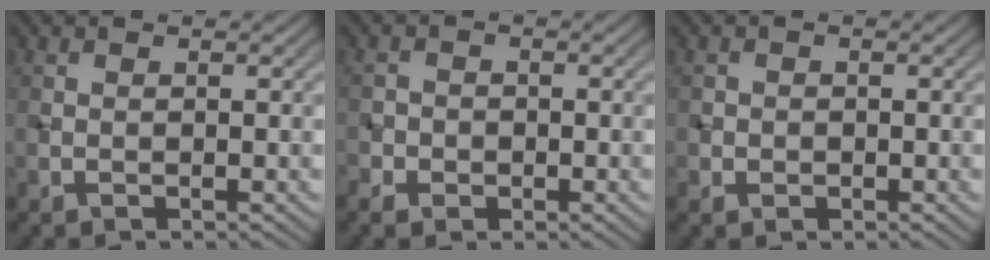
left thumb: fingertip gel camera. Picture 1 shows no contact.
{"total": 2.6, "force": [-1.2, 2.2, 0.6], "torque": [-0.008, 0.001, -0.031]}
{"total": 1.4, "force": [-0.3, 1.3, 0.3], "torque": [0.001, -0.005, -0.007]}